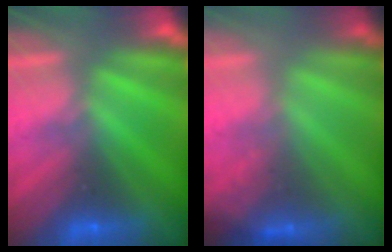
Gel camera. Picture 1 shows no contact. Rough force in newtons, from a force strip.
{"total": 1.8}